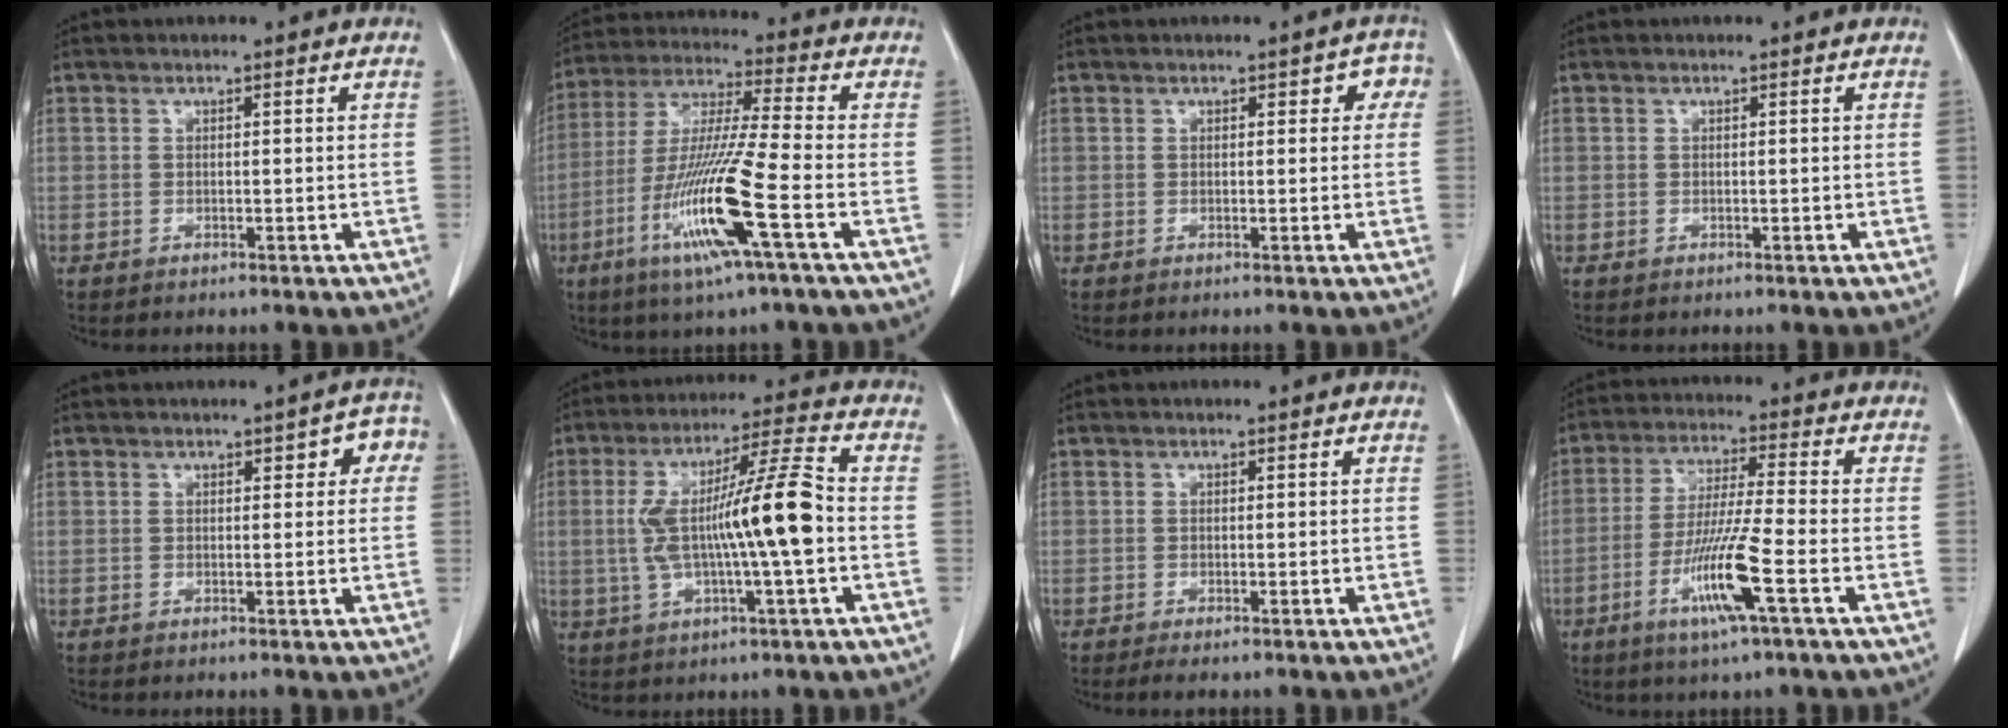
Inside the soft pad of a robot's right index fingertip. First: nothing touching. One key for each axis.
{"total": 15.0, "fx": -5.7, "fy": -0.7, "fz": 13.9, "tx": -0.287, "ty": -0.020, "tz": -0.112}
{"total": 2.9, "fx": 0.9, "fy": 1.8, "fz": 2.1, "tx": -0.009, "ty": 0.016, "tz": 0.006}
{"total": 0.0}
{"total": 3.7, "fx": 1.2, "fy": 1.8, "fz": 3.0, "tx": -0.022, "ty": 0.018, "tz": 0.008}
{"total": 13.7, "fx": -0.7, "fy": 0.5, "fz": 13.7, "tx": -0.253, "ty": 0.018, "tz": -0.015}
{"total": 1.4, "fx": -1.1, "fy": 0.1, "fz": 0.9, "tx": -0.012, "ty": -0.006, "tz": -0.016}
{"total": 10.5, "fx": -4.2, "fy": -0.6, "fz": 9.6, "tx": -0.187, "ty": -0.016, "tz": -0.082}